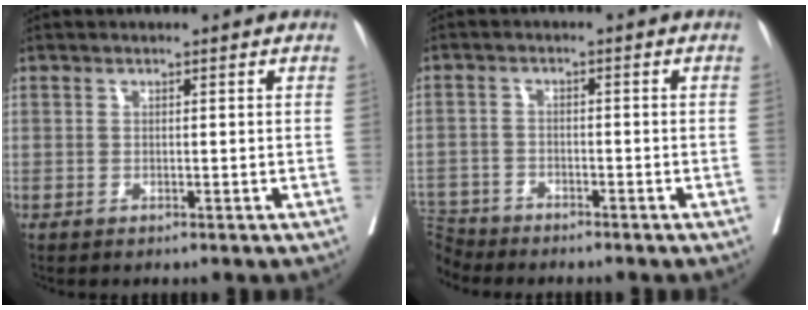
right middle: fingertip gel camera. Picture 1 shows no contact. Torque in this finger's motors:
{"motor_torque": [0.99, -1.15, 0.18, -0.13]}